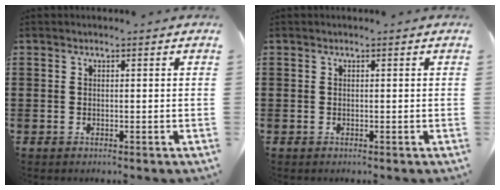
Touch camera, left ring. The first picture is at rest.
{"total": 0.0}